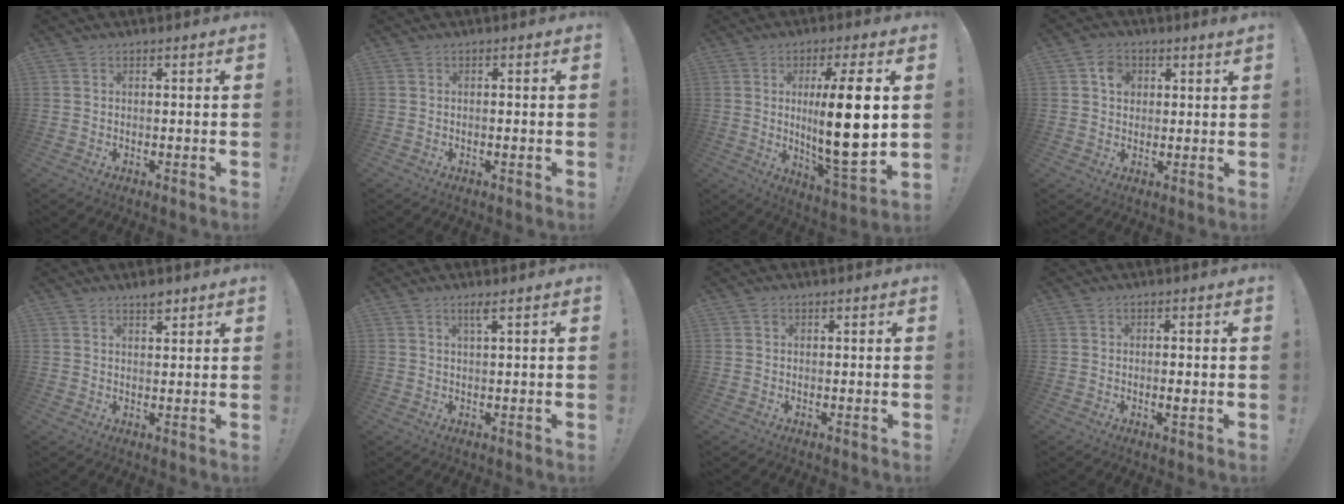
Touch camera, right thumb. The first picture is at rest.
{"total": 0.6, "force": [-0.5, 0.0, 0.4], "torque": [-0.006, 0.000, -0.009]}
{"total": 17.8, "force": [1.7, 3.2, 17.5], "torque": [-0.289, -0.026, 0.014]}
{"total": 4.8, "force": [2.0, 3.7, 2.4], "torque": [-0.030, -0.003, 0.034]}
{"total": 2.8, "force": [2.2, 1.1, 1.3], "torque": [-0.007, -0.015, 0.037]}
{"total": 2.4, "force": [1.3, -0.2, 2.0], "torque": [-0.037, -0.002, 0.019]}
{"total": 0.7, "force": [0.3, 0.7, 0.2], "torque": [0.004, 0.000, 0.003]}
{"total": 1.5, "force": [-0.5, 0.2, 1.4], "torque": [-0.022, 0.000, -0.009]}